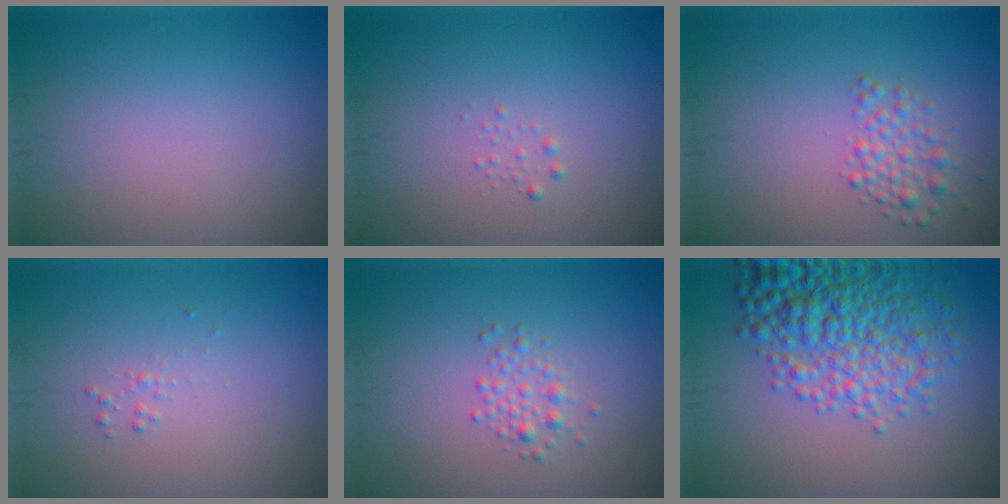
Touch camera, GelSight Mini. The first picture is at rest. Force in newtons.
{"total": 0.6, "press": 0.6, "slide": 0.0}
{"total": 2.3, "press": 2.3, "slide": 0.1}
{"total": 0.5, "press": 0.5, "slide": 0.0}
{"total": 1.6, "press": 1.6, "slide": 0.0}
{"total": 7.2, "press": 7.2, "slide": 0.2}